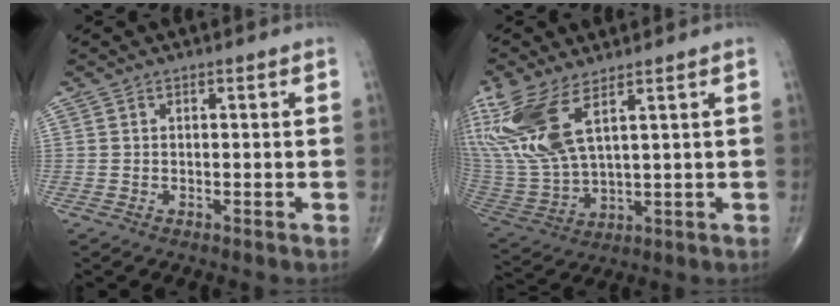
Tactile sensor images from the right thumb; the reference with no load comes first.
{"total": 17.2, "force": [8.2, 7.0, 13.4], "torque": [-0.319, -0.027, 0.179]}